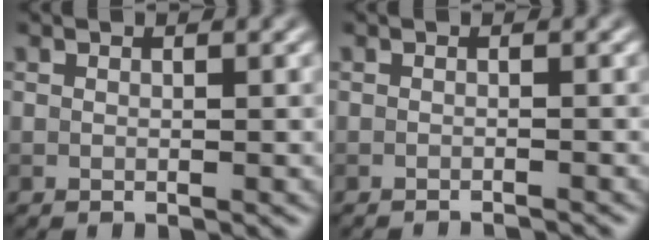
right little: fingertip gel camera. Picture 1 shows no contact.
{"total": 1.9, "force": [-1.8, 0.3, 0.7], "torque": [0.000, 0.000, -0.025]}